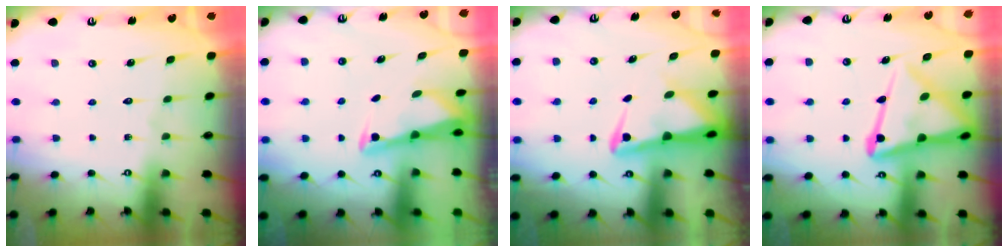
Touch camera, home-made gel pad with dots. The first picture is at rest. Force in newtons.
{"total": 3.0, "press": 3.0, "slide": 0.2}
{"total": 4.4, "press": 4.2, "slide": 1.1}
{"total": 14.7, "press": 14.6, "slide": 1.5}